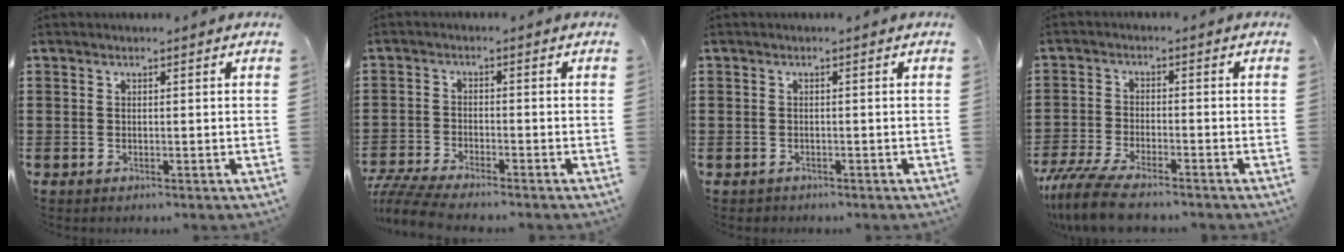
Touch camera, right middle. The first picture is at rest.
{"total": 4.5, "force": [-4.3, 0.2, 1.4], "torque": [-0.044, -0.014, -0.090]}
{"total": 0.6, "force": [-0.5, 0.3, -0.1], "torque": [0.001, 0.004, -0.013]}
{"total": 6.1, "force": [-5.2, 0.9, 3.0], "torque": [-0.082, -0.013, -0.107]}